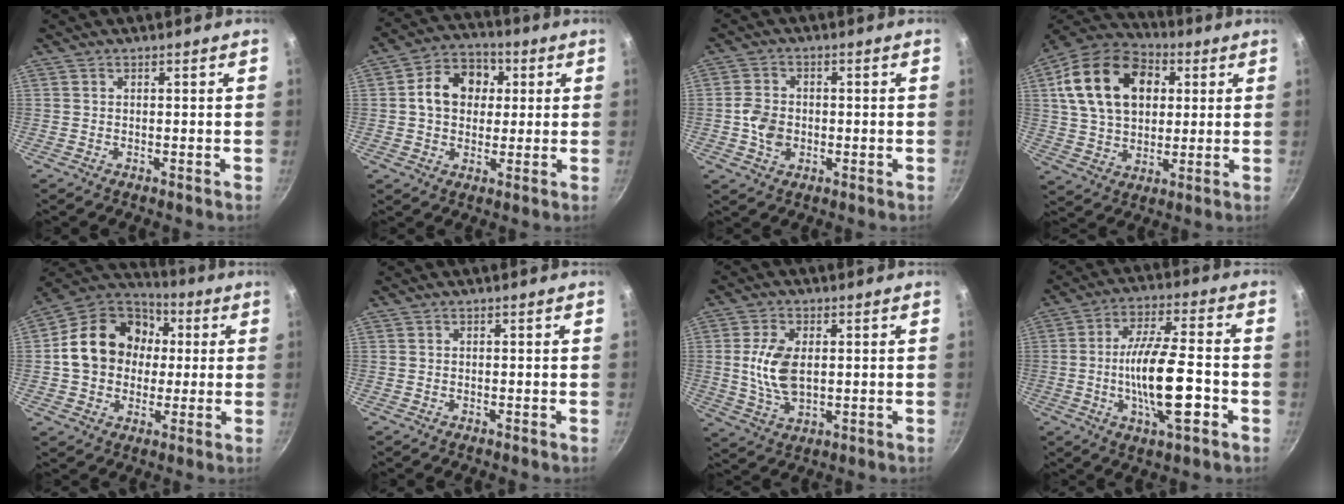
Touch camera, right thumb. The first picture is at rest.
{"total": 11.1, "force": [1.9, 8.8, 6.5], "torque": [-0.073, 0.018, 0.017]}
{"total": 5.7, "force": [-0.8, 4.4, 3.5], "torque": [-0.059, 0.010, -0.019]}
{"total": 20.8, "force": [5.4, 14.5, 13.9], "torque": [-0.224, 0.009, 0.087]}
{"total": 18.5, "force": [2.0, 15.0, 10.6], "torque": [-0.154, 0.032, 0.022]}
{"total": 0.0}
{"total": 9.1, "force": [0.9, 5.3, 7.4], "torque": [-0.141, -0.008, 0.020]}
{"total": 17.1, "force": [-4.1, 4.9, 15.9], "torque": [-0.284, 0.024, -0.081]}